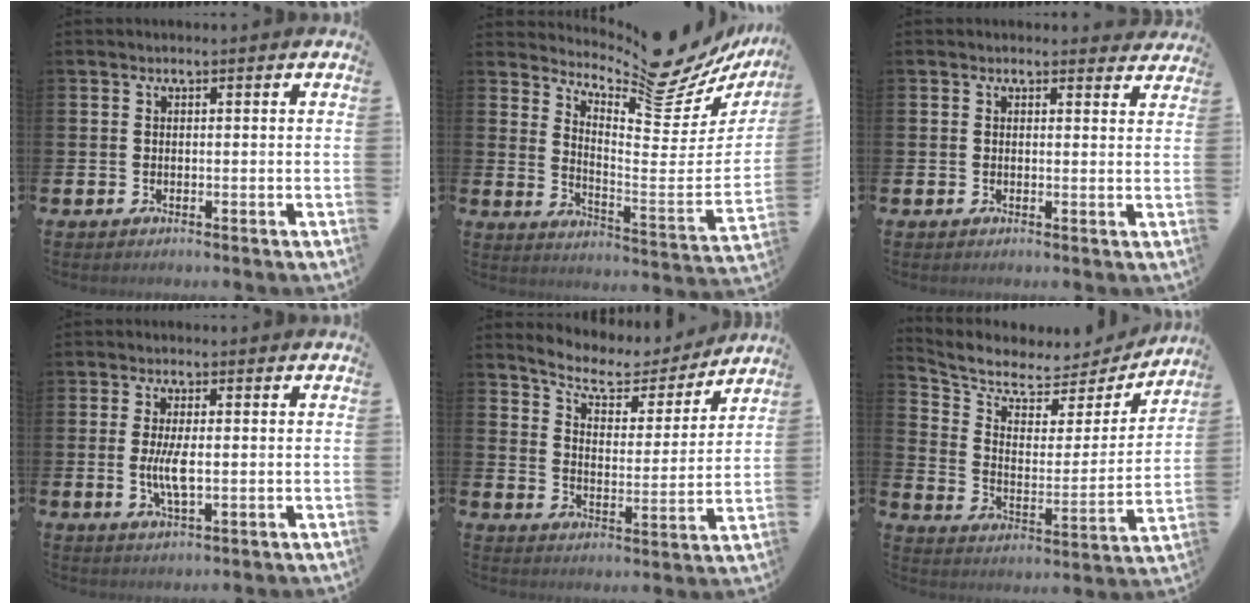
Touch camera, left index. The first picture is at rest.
{"total": 10.7, "force": [10.0, 2.3, 3.3], "torque": [-0.058, -0.102, 0.164]}
{"total": 1.4, "force": [1.3, 0.5, 0.0], "torque": [0.006, -0.002, 0.022]}
{"total": 4.3, "force": [0.0, 1.4, 4.0], "torque": [-0.076, -0.003, -0.004]}
{"total": 7.3, "force": [6.6, 2.5, 2.2], "torque": [-0.072, -0.043, 0.110]}
{"total": 7.3, "force": [6.5, 2.8, 1.7], "torque": [-0.079, -0.054, 0.108]}